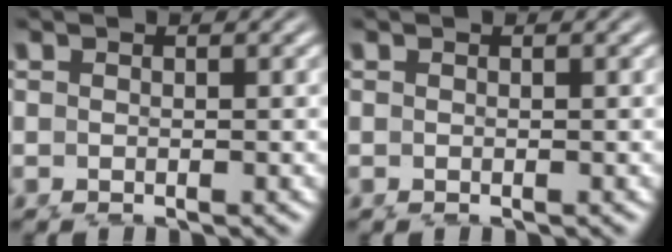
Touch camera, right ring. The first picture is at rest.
{"total": 0.0}